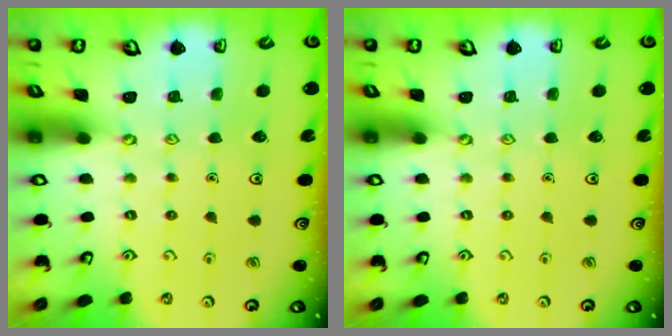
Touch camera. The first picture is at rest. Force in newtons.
{"total": 0.0}